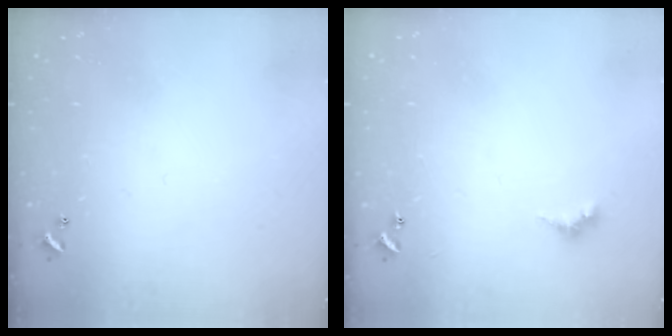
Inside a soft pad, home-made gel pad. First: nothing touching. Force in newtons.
{"total": 4.6, "press": 4.5, "slide": 0.7}